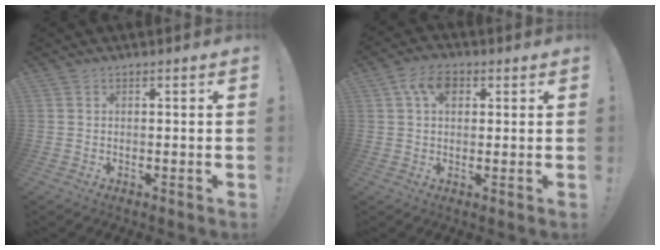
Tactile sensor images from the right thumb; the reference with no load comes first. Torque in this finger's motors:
{"motor_torque": [-0.41, 0.29, 0.51, 0.09, 0.00]}